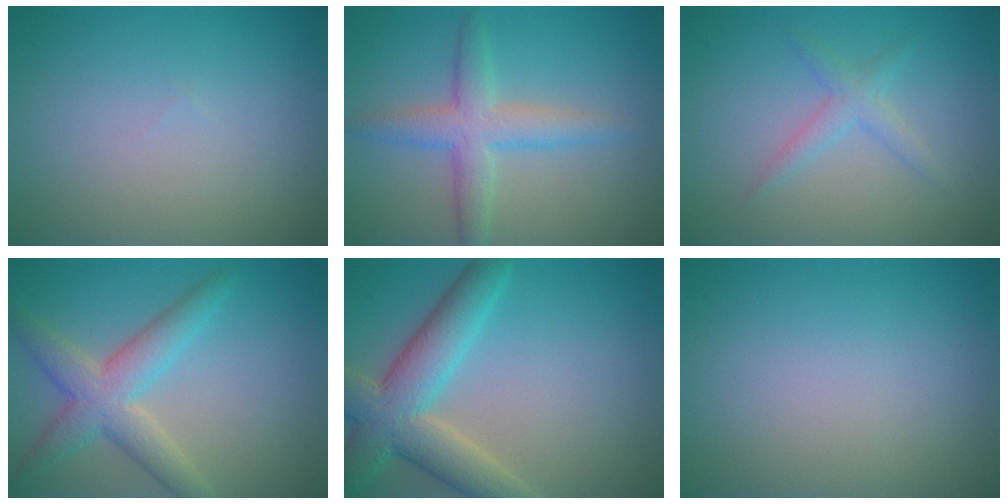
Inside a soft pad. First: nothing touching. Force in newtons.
{"total": 4.1, "press": 4.1, "slide": 0.0}
{"total": 1.8, "press": 1.8, "slide": 0.2}
{"total": 5.0, "press": 5.0, "slide": 0.2}
{"total": 7.1, "press": 7.1, "slide": 0.6}
{"total": 0.0}